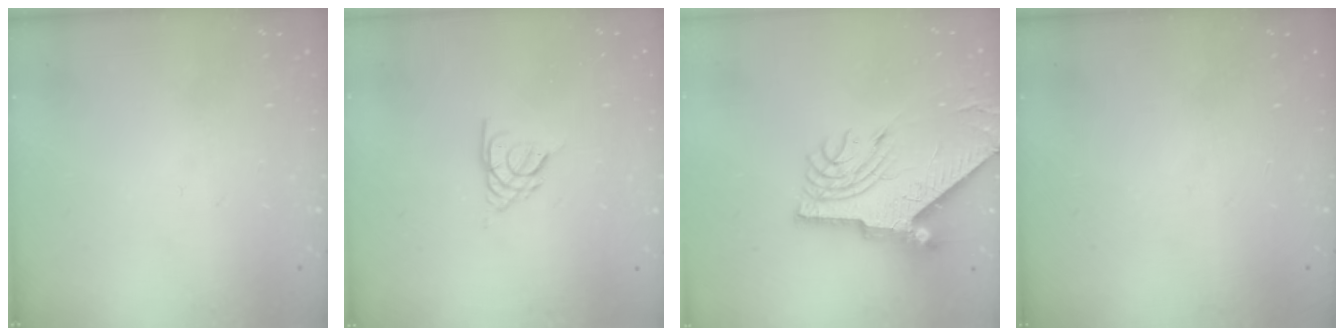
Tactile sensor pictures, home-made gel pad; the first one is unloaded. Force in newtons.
{"total": 2.6, "press": 2.6, "slide": 0.6}
{"total": 12.3, "press": 12.2, "slide": 1.2}
{"total": 0.0}